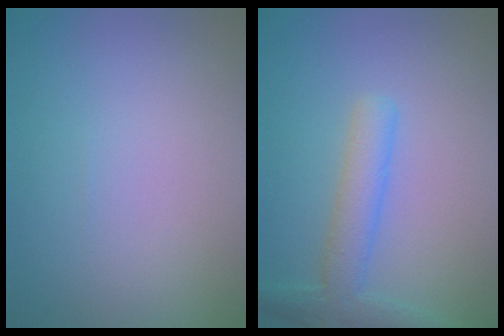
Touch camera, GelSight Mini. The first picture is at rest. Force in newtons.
{"total": 3.5, "press": 3.5, "slide": 0.2}